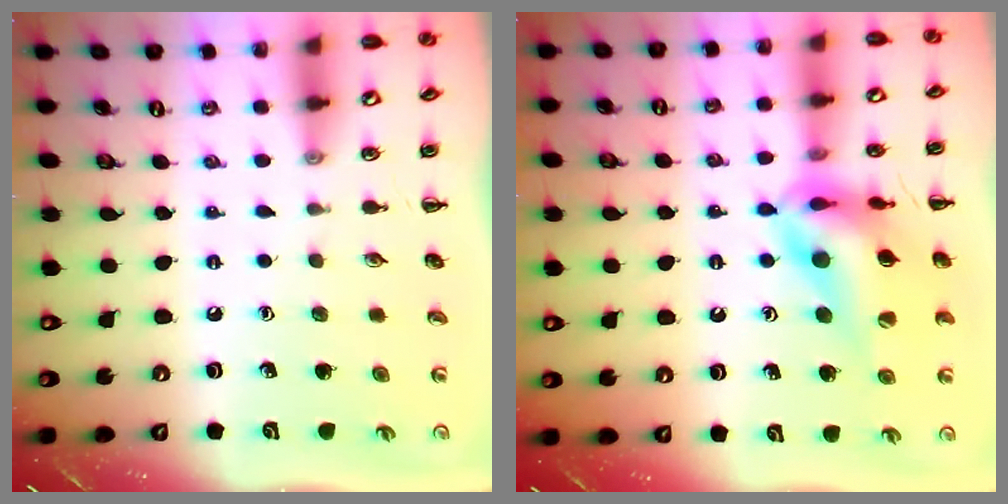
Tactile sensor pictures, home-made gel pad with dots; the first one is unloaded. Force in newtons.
{"total": 15.7, "press": 15.2, "slide": 4.2}